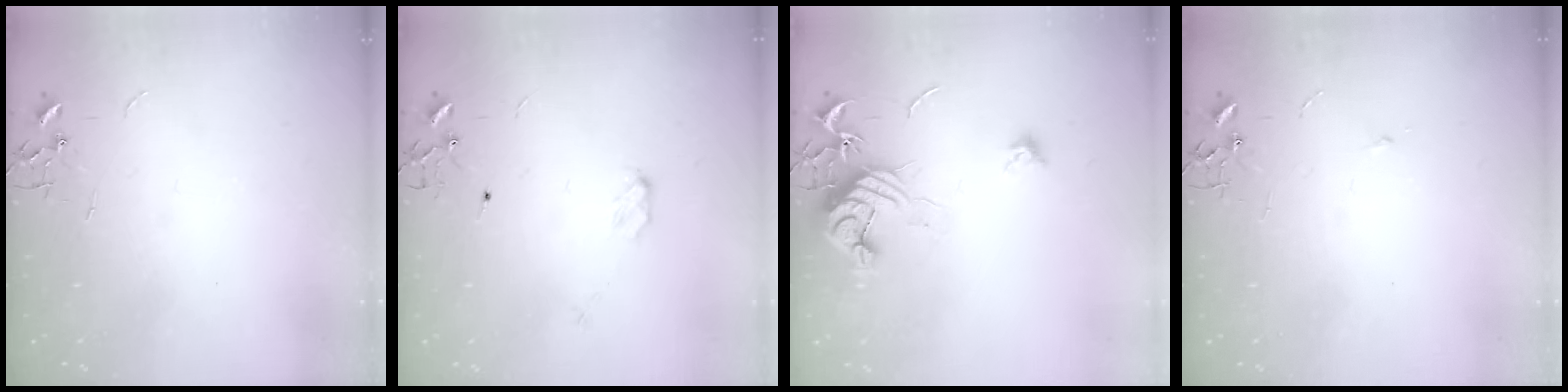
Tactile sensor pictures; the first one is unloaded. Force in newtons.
{"total": 3.8, "press": 3.8, "slide": 0.5}
{"total": 13.1, "press": 13.1, "slide": 1.0}
{"total": 4.0, "press": 4.0, "slide": 0.5}